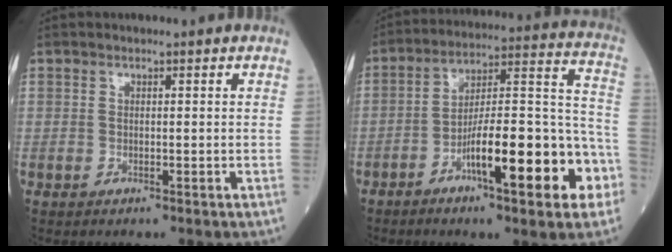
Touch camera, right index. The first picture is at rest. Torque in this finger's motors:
{"motor_torque": [1.58, -0.56, 0.45, 0.21]}